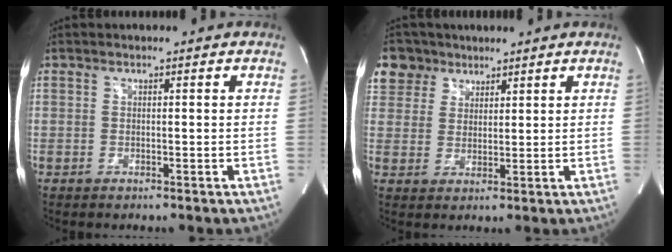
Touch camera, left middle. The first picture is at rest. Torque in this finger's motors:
{"motor_torque": [0.28, -0.19, 0.12, 0.06]}